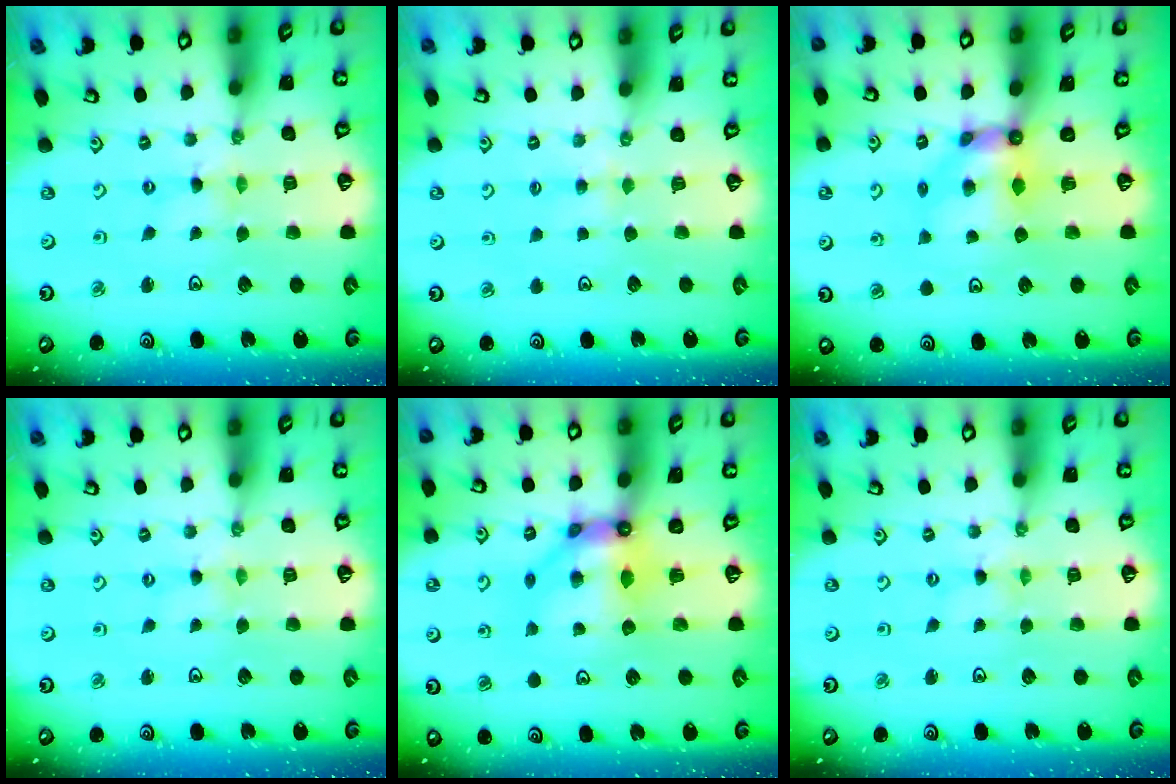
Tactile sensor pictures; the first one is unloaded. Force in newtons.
{"total": 3.3, "press": 3.3, "slide": 0.5}
{"total": 6.8, "press": 6.8, "slide": 0.4}
{"total": 0.0}
{"total": 9.4, "press": 9.4, "slide": 1.0}
{"total": 0.0}